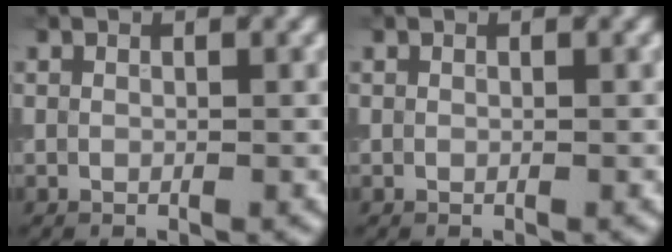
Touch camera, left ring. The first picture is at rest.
{"total": 0.0}